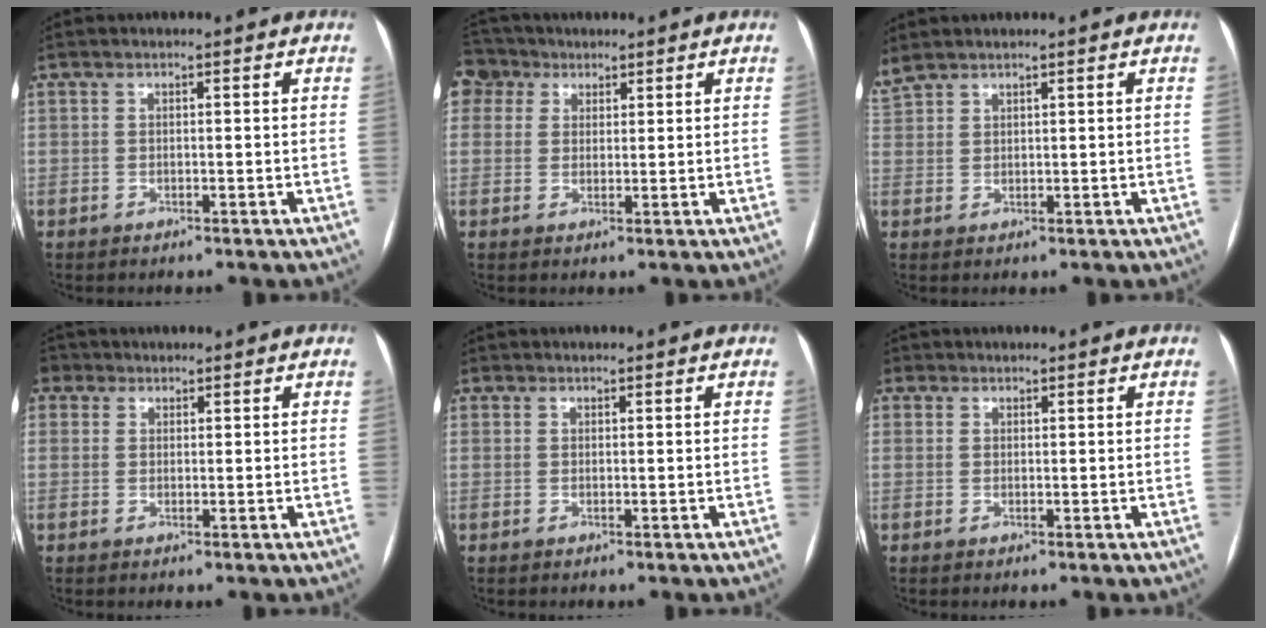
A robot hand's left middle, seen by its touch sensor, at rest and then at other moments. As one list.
[{"total": 5.3, "force": [3.2, 4.1, 0.5], "torque": [-0.019, 0.025, 0.066]}, {"total": 2.9, "force": [2.7, 0.6, 0.7], "torque": [-0.030, 0.021, 0.067]}, {"total": 3.3, "force": [1.6, 2.8, 0.7], "torque": [-0.012, 0.016, 0.028]}, {"total": 0.7, "force": [0.3, 0.7, 0.1], "torque": [0.005, 0.001, 0.001]}, {"total": 1.9, "force": [0.8, 1.7, 0.2], "torque": [0.007, 0.003, 0.008]}]